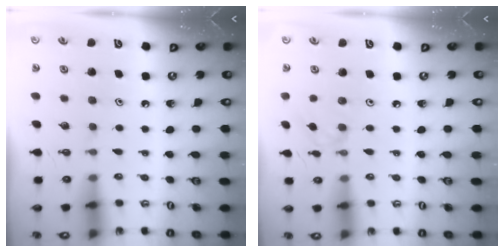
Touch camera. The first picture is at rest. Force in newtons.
{"total": 1.8, "press": 1.8, "slide": 0.3}